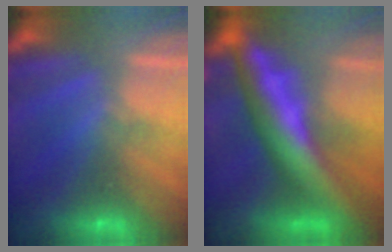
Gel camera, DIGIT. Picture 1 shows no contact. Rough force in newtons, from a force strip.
{"total": 8.5}